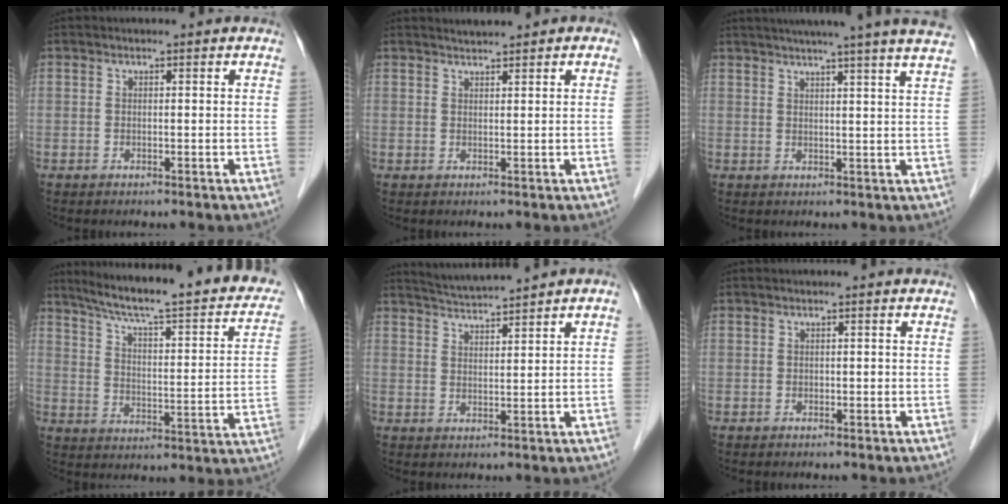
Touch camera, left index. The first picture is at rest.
{"total": 1.4, "force": [1.3, 0.0, 0.3], "torque": [-0.005, 0.010, 0.025]}
{"total": 17.7, "force": [15.3, -1.3, 8.9], "torque": [-0.140, -0.005, 0.183]}
{"total": 26.7, "force": [24.3, 2.0, 11.0], "torque": [-0.171, -0.028, 0.311]}
{"total": 4.3, "force": [4.0, -1.2, 1.0], "torque": [-0.025, 0.008, 0.078]}
{"total": 0.0}